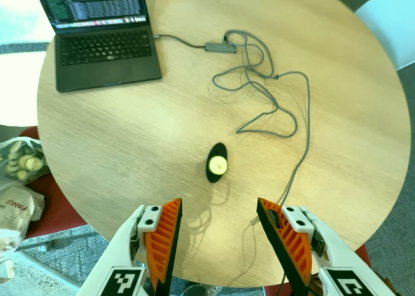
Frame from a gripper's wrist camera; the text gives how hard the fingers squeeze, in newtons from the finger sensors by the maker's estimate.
{"total": 0.0}